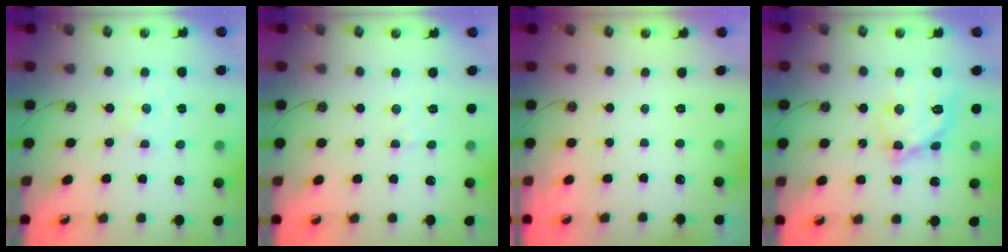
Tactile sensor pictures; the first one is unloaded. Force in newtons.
{"total": 3.2, "press": 3.2, "slide": 0.6}
{"total": 0.0}
{"total": 15.3, "press": 15.2, "slide": 1.3}